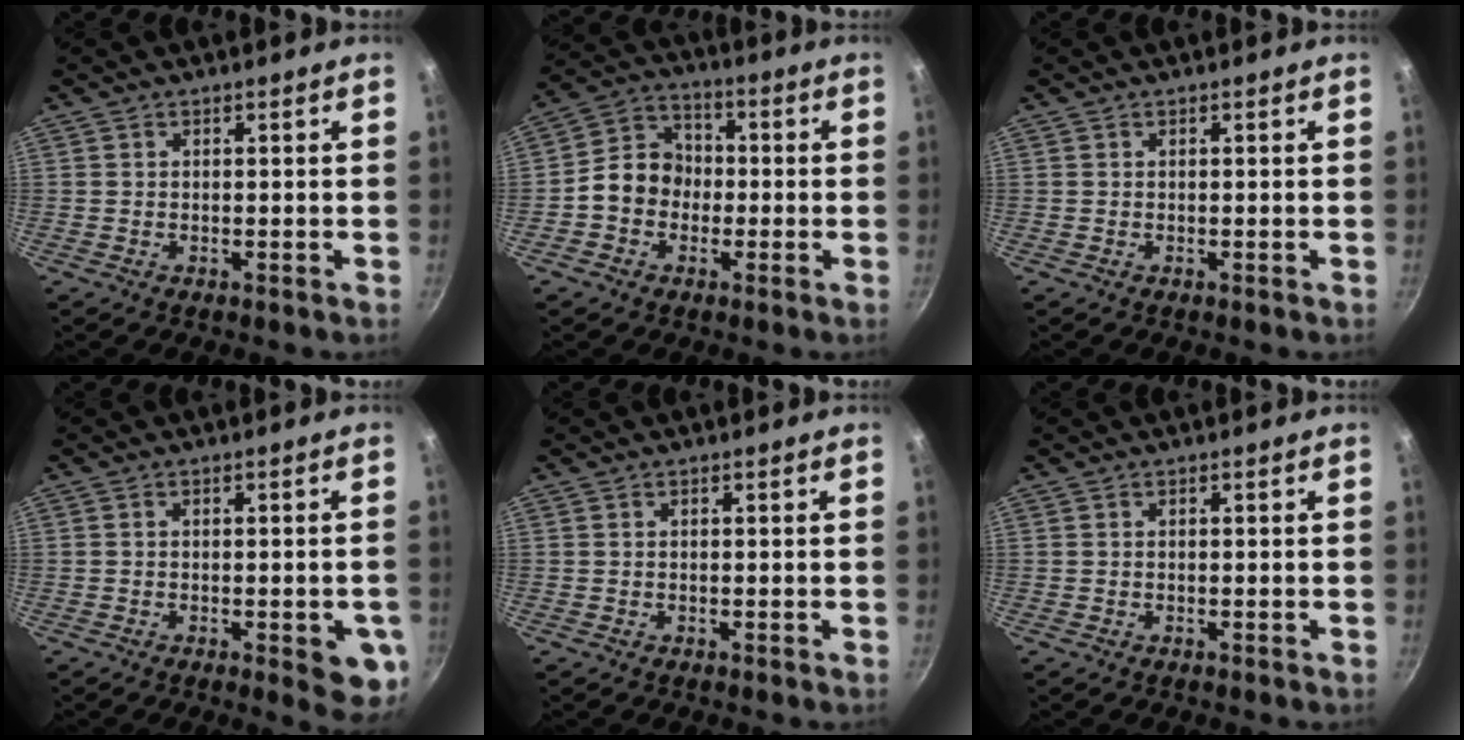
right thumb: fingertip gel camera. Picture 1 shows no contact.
{"total": 9.2, "force": [-1.5, 7.8, 4.6], "torque": [-0.044, 0.031, -0.044]}
{"total": 0.0}
{"total": 7.7, "force": [-2.5, 2.4, 6.8], "torque": [-0.058, 0.001, -0.028]}
{"total": 0.0}
{"total": 0.0}